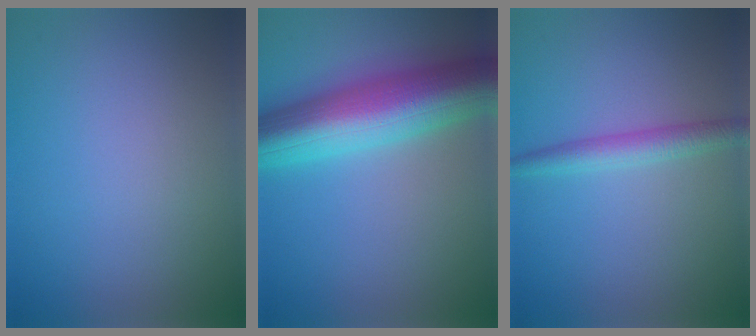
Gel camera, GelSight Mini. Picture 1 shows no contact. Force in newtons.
{"total": 10.8, "press": 10.8, "slide": 0.2}
{"total": 2.4, "press": 2.4, "slide": 0.0}